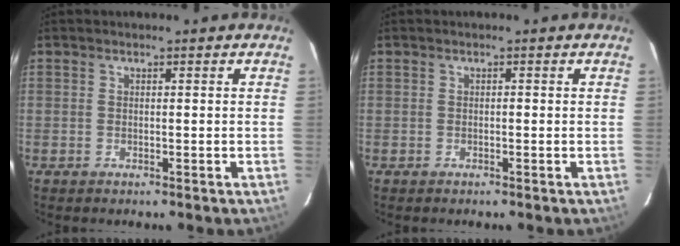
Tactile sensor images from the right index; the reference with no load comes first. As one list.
[{"total": 0.0}]